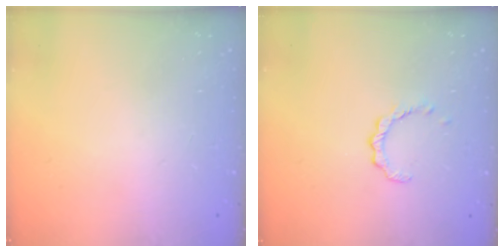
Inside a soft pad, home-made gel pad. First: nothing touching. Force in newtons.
{"total": 2.6, "press": 2.5, "slide": 0.3}